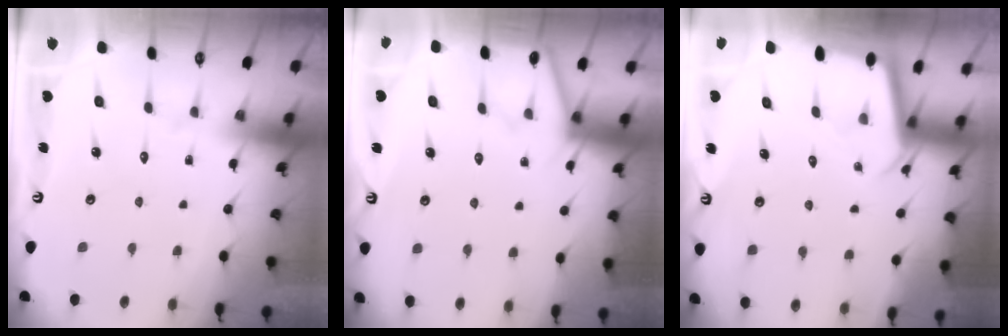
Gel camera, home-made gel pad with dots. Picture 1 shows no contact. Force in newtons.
{"total": 4.0, "press": 3.9, "slide": 0.4}
{"total": 2.4, "press": 2.4, "slide": 0.1}